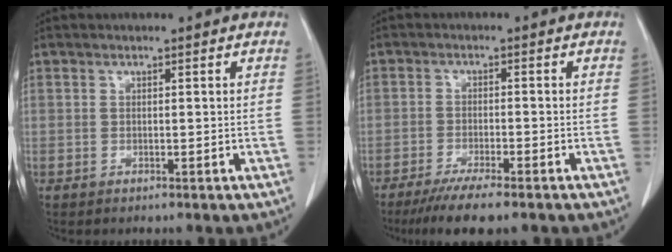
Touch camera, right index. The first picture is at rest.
{"total": 7.6, "force": [-5.8, 0.6, 4.8], "torque": [-0.074, -0.016, -0.091]}